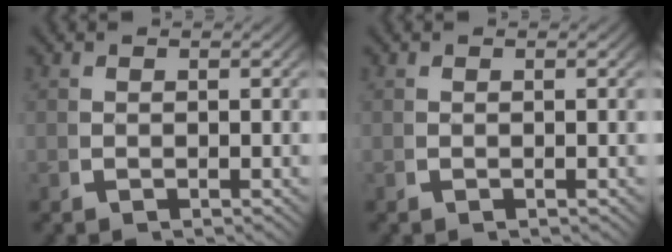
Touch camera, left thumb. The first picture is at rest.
{"total": 0.0}